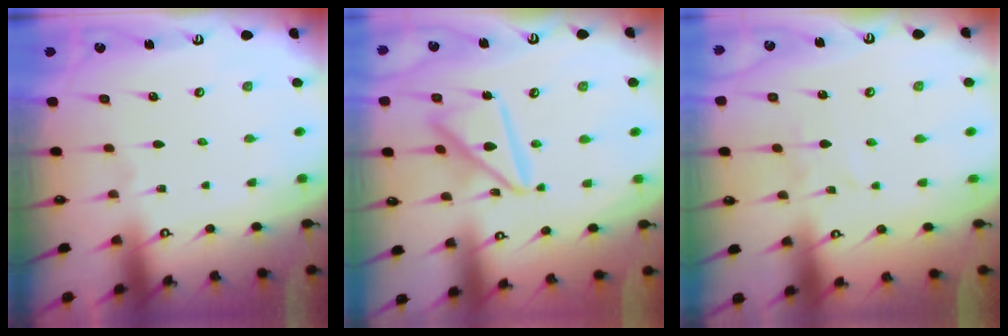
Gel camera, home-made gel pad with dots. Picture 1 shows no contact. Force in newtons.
{"total": 13.5, "press": 13.4, "slide": 1.3}
{"total": 3.2, "press": 3.2, "slide": 0.4}